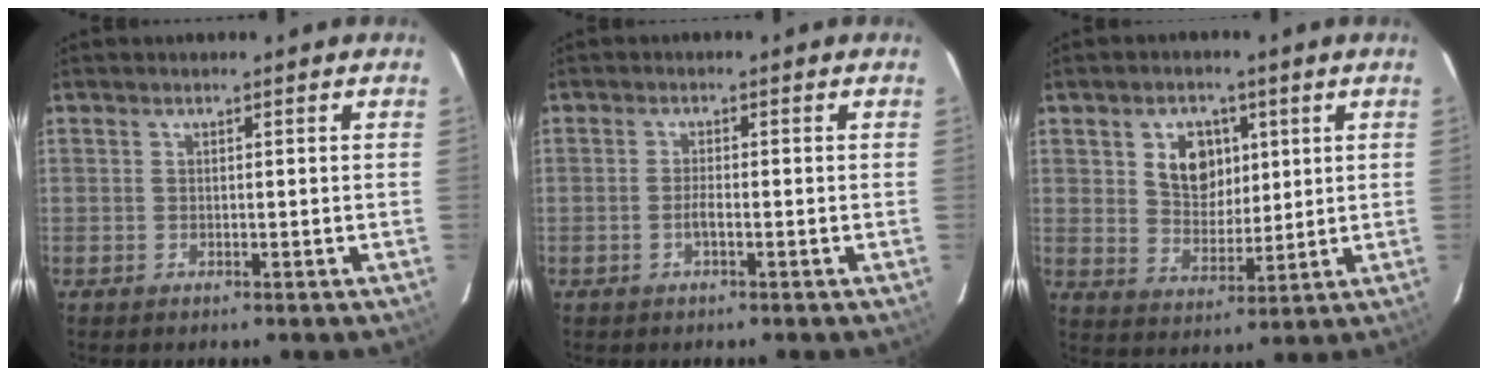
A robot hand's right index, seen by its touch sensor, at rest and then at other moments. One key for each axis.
{"total": 1.8, "fx": -0.8, "fy": 0.3, "fz": 1.6, "tx": -0.033, "ty": 0.001, "tz": -0.015}
{"total": 8.3, "fx": 2.9, "fy": 6.2, "fz": 4.8, "tx": -0.082, "ty": 0.010, "tz": 0.058}